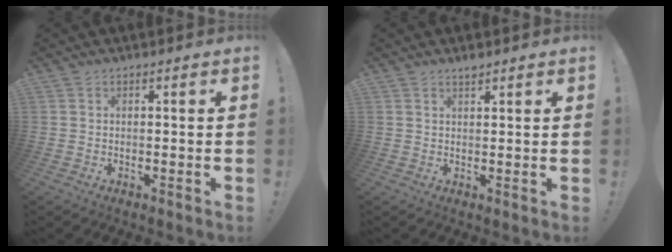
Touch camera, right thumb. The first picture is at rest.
{"total": 1.5, "force": [1.4, 0.1, 0.6], "torque": [0.003, -0.008, 0.022]}